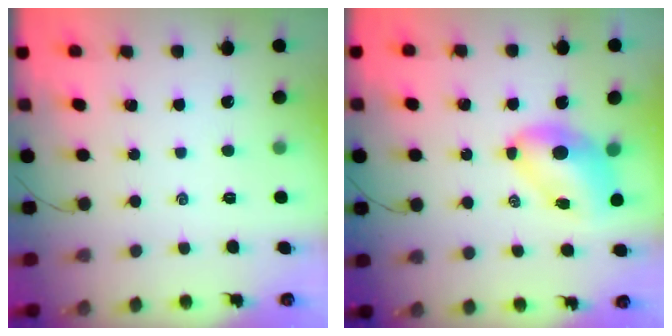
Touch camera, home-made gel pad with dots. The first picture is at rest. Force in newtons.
{"total": 7.0, "press": 6.9, "slide": 1.2}